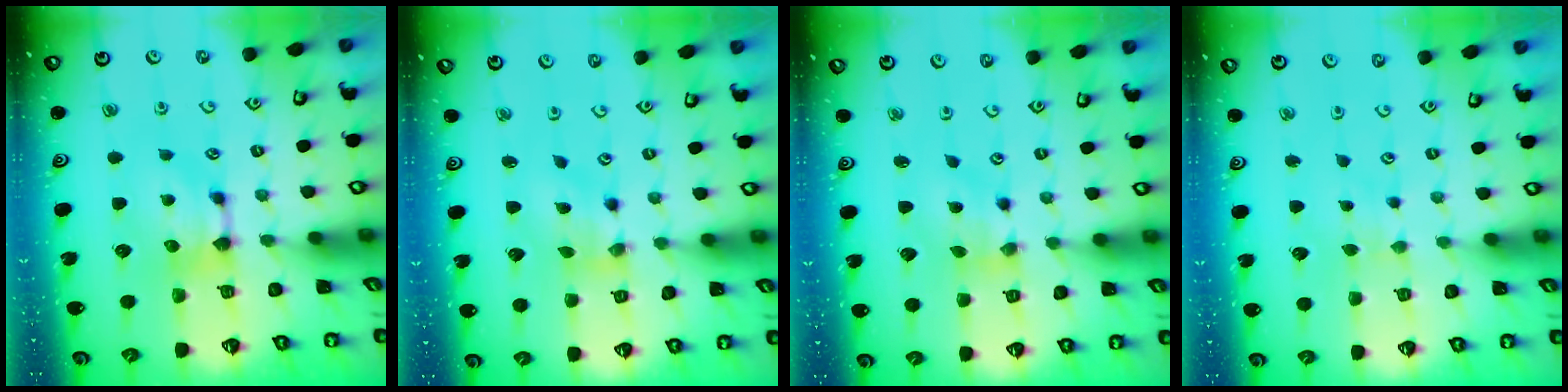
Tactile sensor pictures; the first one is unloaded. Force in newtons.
{"total": 1.6, "press": 0.2, "slide": 1.5}
{"total": 2.4, "press": 1.9, "slide": 1.4}
{"total": 2.4, "press": 2.4, "slide": 0.1}